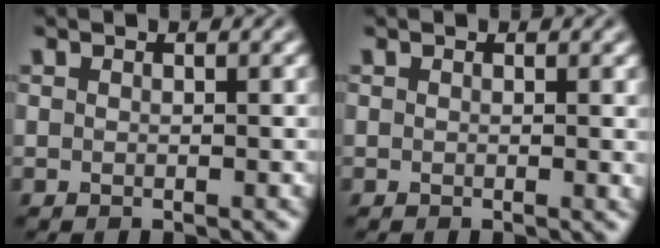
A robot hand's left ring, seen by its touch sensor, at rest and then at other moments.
{"total": 0.6, "force": [0.1, 0.0, 0.6], "torque": [-0.004, -0.001, 0.000]}